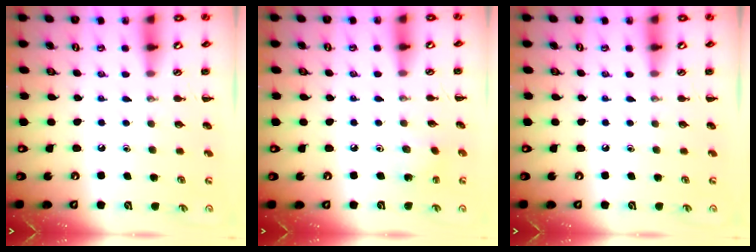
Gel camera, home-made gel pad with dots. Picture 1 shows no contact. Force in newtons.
{"total": 2.5, "press": 2.4, "slide": 0.8}
{"total": 0.0}